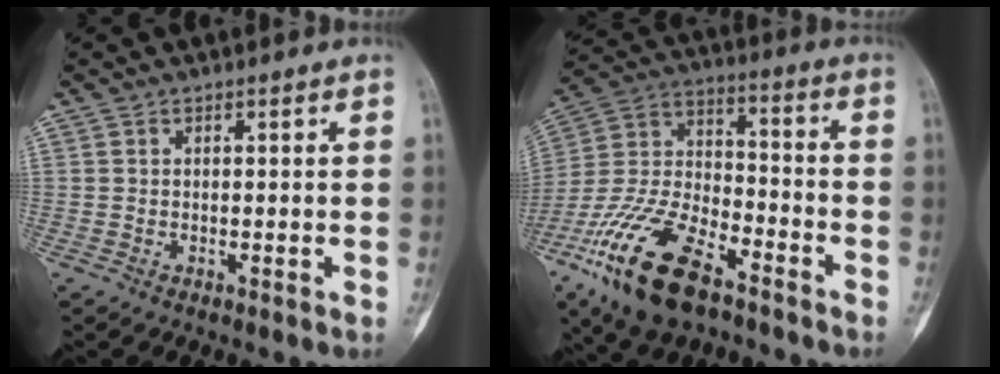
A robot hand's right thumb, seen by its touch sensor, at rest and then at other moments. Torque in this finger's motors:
{"motor_torque": [0.52, 0.40, 1.75, -1.02, 0.40]}